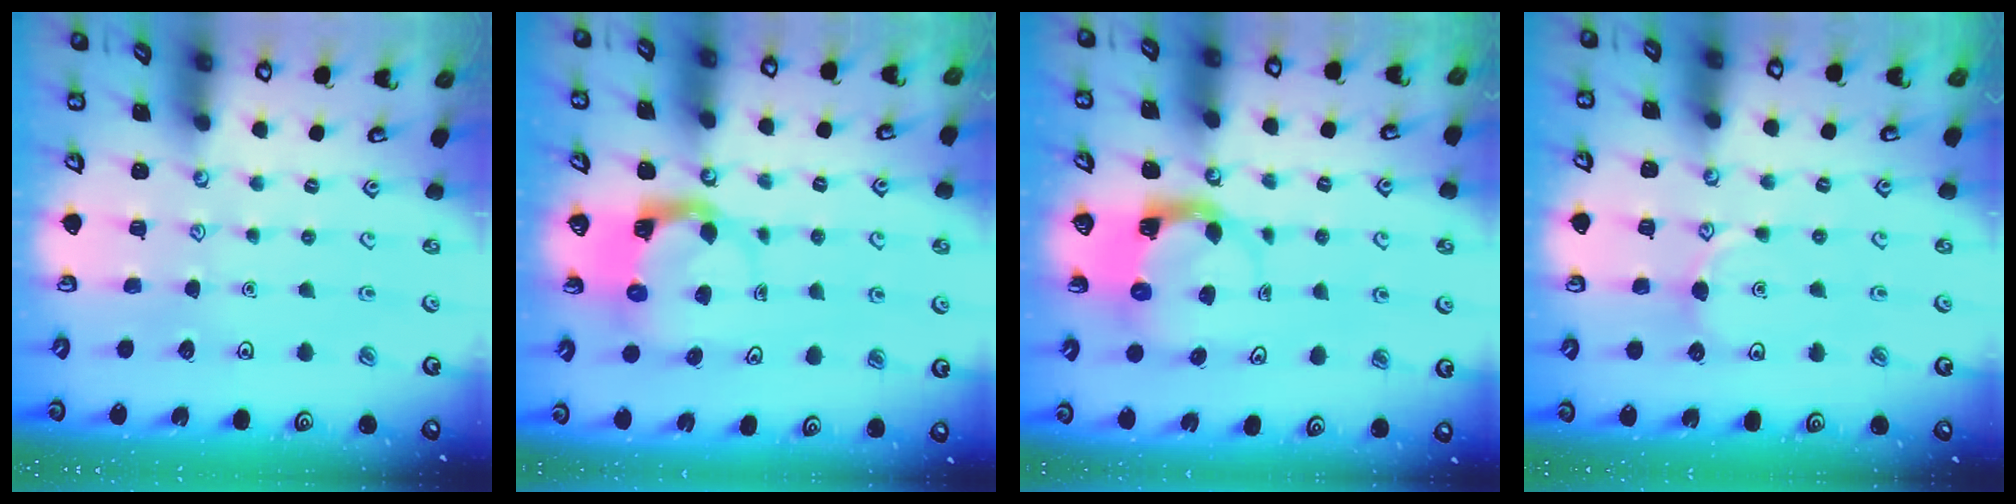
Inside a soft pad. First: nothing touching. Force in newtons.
{"total": 3.8, "press": 3.8, "slide": 0.7}
{"total": 3.9, "press": 3.9, "slide": 0.6}
{"total": 5.9, "press": 5.9, "slide": 0.3}